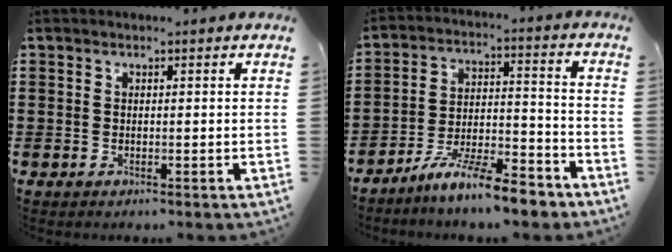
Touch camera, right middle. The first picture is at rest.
{"total": 9.5, "force": [-8.3, 0.9, 4.5], "torque": [-0.079, 0.018, -0.158]}